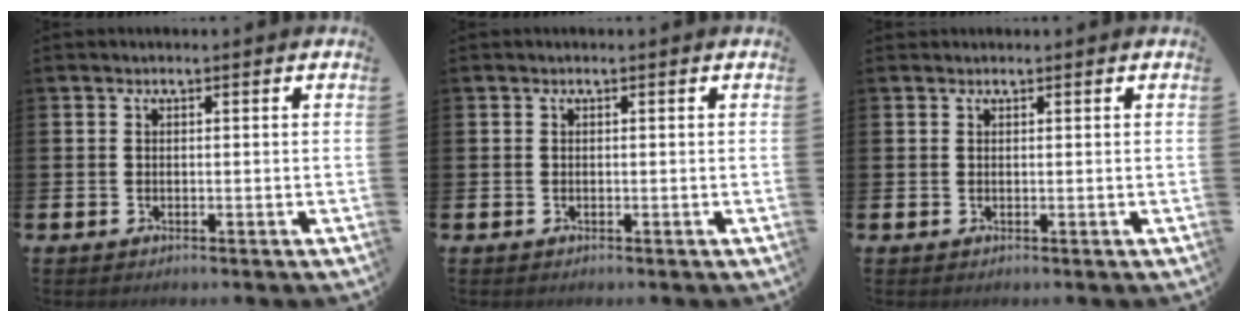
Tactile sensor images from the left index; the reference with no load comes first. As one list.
[{"total": 0.0}, {"total": 0.6, "force": [0.6, 0.2, 0.0], "torque": [0.012, -0.003, 0.008]}]